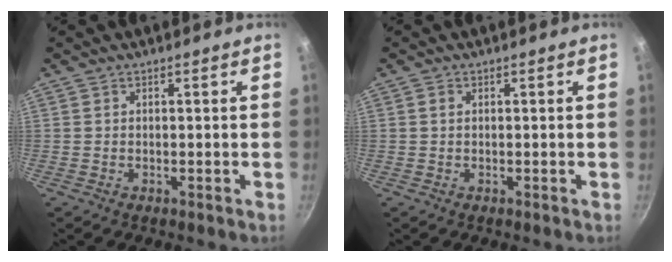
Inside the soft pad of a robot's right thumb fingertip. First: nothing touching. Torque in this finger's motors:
{"motor_torque": [-0.22, 0.42, 0.44, -0.22, 0.03]}